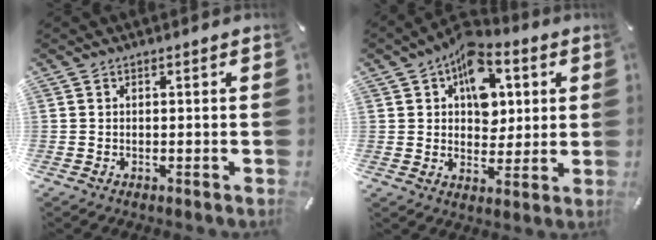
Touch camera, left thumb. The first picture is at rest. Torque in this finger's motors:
{"motor_torque": [2.01, 2.51, 1.14, -1.00, 0.43]}